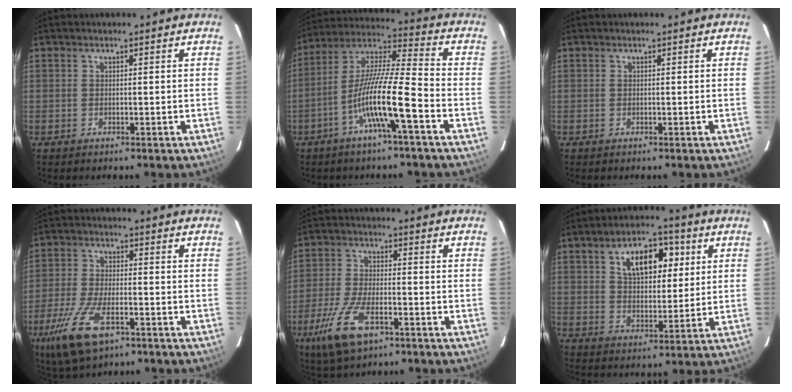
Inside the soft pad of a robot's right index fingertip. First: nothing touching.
{"total": 12.7, "force": [-5.1, 0.1, 11.6], "torque": [-0.227, 0.009, -0.098]}
{"total": 0.0}
{"total": 10.5, "force": [-5.7, 3.6, 8.0], "torque": [-0.172, -0.019, -0.097]}
{"total": 9.8, "force": [-5.2, 3.4, 7.6], "torque": [-0.166, -0.017, -0.091]}
{"total": 10.1, "force": [3.6, 5.3, 7.8], "torque": [-0.123, 0.022, 0.060]}